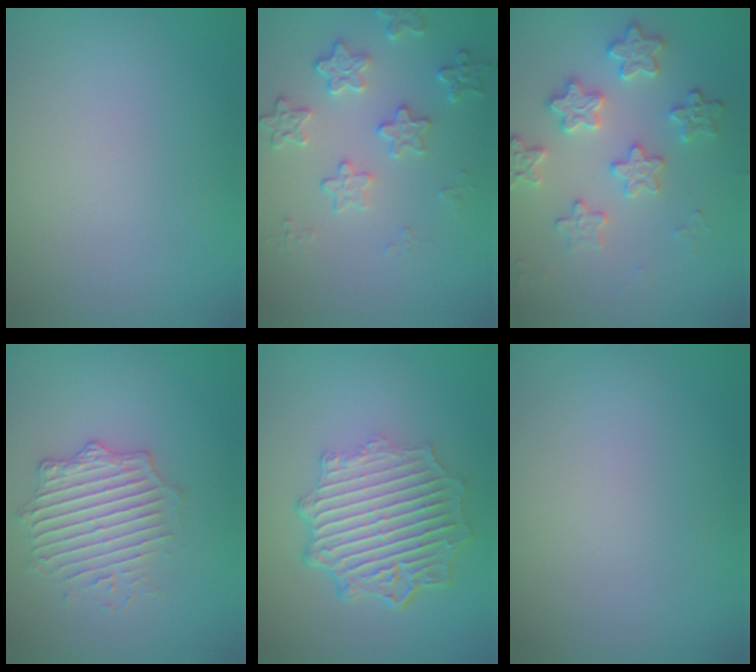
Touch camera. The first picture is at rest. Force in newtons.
{"total": 2.9, "press": 2.3, "slide": 1.8}
{"total": 3.5, "press": 3.4, "slide": 1.1}
{"total": 3.7, "press": 3.3, "slide": 1.5}
{"total": 6.9, "press": 5.0, "slide": 4.7}
{"total": 0.0}